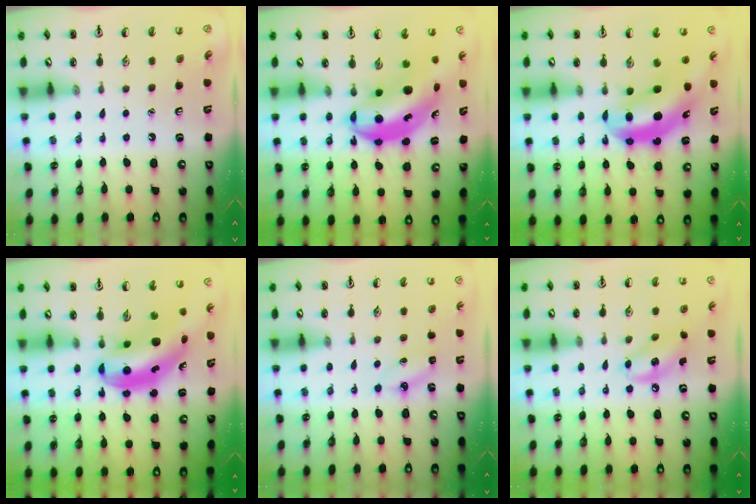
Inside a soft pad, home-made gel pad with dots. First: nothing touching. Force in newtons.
{"total": 8.6, "press": 8.2, "slide": 2.3}
{"total": 7.3, "press": 7.0, "slide": 2.1}
{"total": 8.7, "press": 8.4, "slide": 2.5}
{"total": 4.2, "press": 4.0, "slide": 1.2}
{"total": 7.5, "press": 7.3, "slide": 1.5}